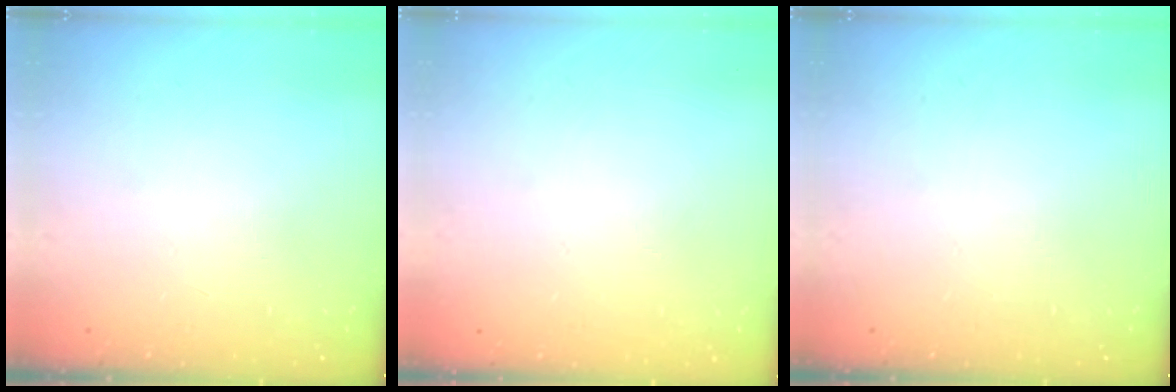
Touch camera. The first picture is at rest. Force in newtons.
{"total": 0.0}
{"total": 0.0}